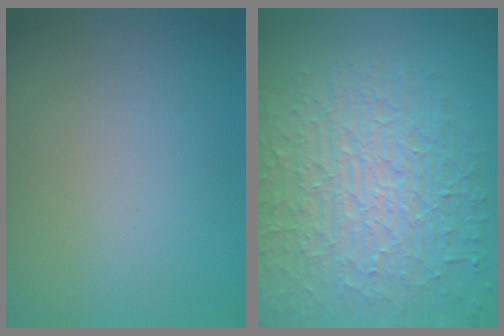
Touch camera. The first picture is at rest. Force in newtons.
{"total": 9.1, "press": 6.3, "slide": 6.5}